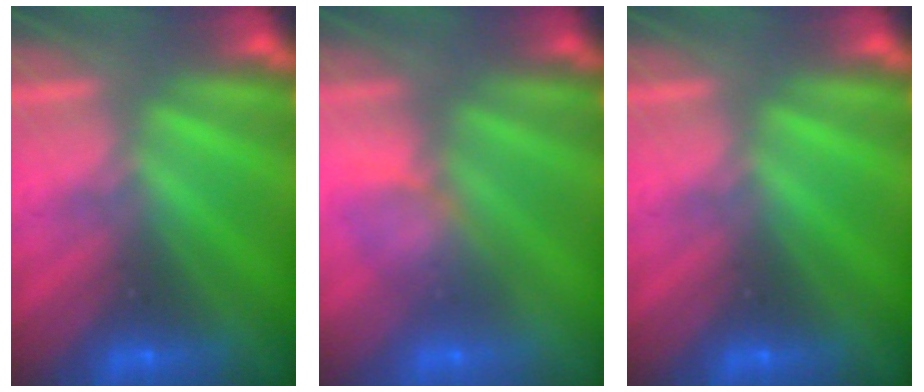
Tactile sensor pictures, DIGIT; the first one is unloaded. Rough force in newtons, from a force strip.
{"total": 3.4}
{"total": 0.0}